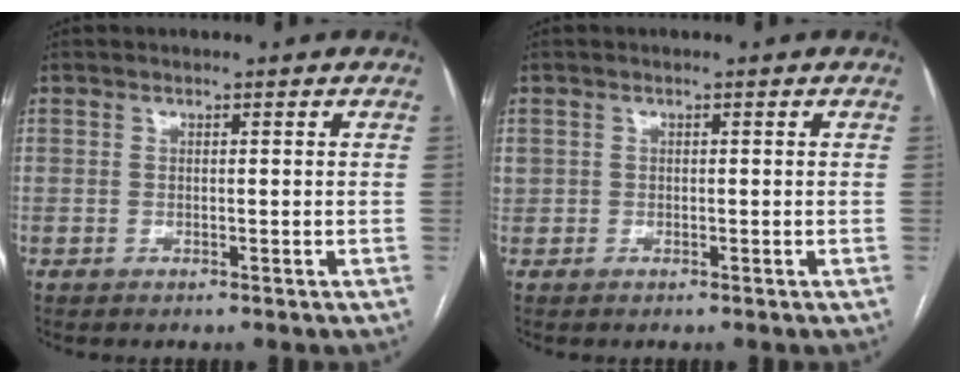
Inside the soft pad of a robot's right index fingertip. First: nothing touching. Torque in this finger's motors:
{"motor_torque": [-0.03, -0.04, -0.03, -0.01]}